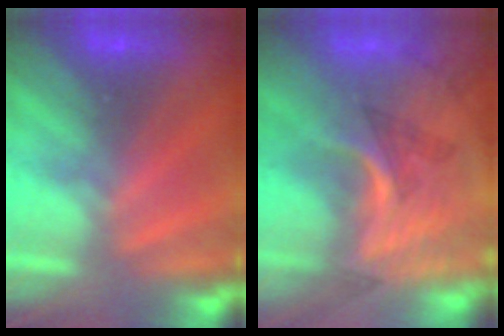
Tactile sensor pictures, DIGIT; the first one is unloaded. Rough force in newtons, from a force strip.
{"total": 3.0}